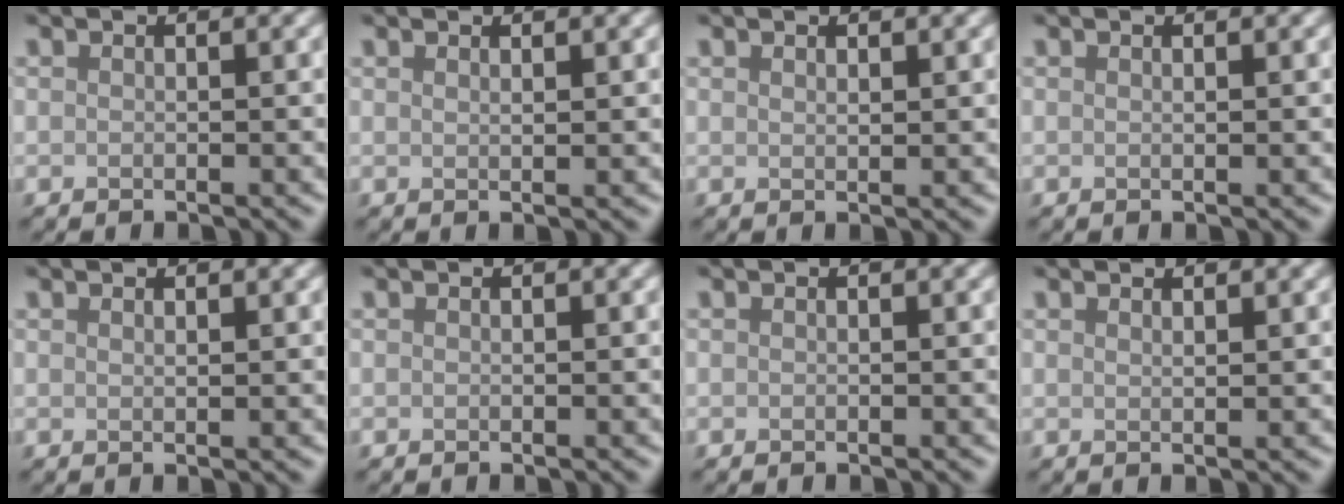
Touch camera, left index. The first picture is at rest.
{"total": 1.1, "force": [0.7, 0.3, 0.7], "torque": [-0.005, 0.001, 0.006]}
{"total": 0.8, "force": [0.7, 0.1, 0.4], "torque": [-0.006, 0.000, 0.012]}
{"total": 0.7, "force": [0.3, 0.2, 0.6], "torque": [-0.002, 0.002, 0.002]}
{"total": 0.8, "force": [0.6, 0.1, 0.4], "torque": [-0.002, 0.002, 0.010]}
{"total": 0.0}
{"total": 0.0}
{"total": 1.1, "force": [0.9, 0.3, 0.6], "torque": [-0.002, 0.000, 0.008]}